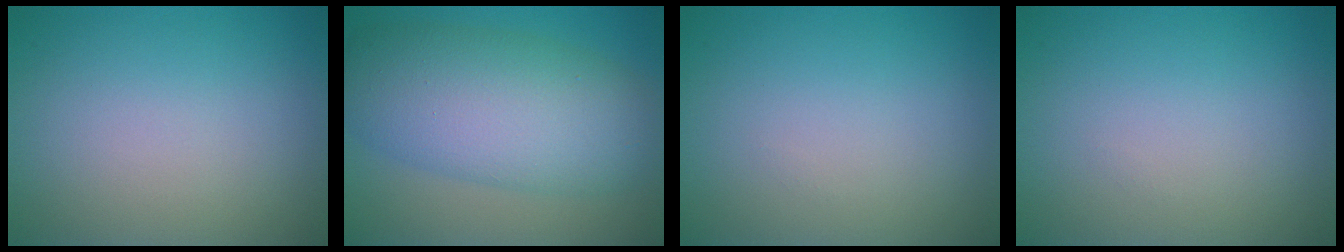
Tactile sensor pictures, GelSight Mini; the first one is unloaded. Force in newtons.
{"total": 9.6, "press": 9.6, "slide": 0.3}
{"total": 0.0}
{"total": 0.0}